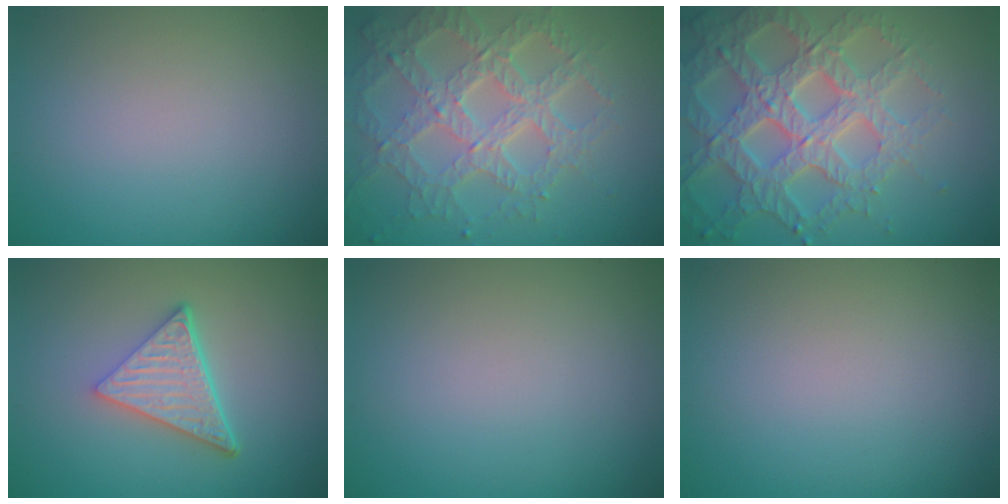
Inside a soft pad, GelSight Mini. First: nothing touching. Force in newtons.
{"total": 7.0, "press": 5.1, "slide": 4.8}
{"total": 7.0, "press": 6.8, "slide": 1.7}
{"total": 5.1, "press": 3.5, "slide": 3.7}
{"total": 0.0}
{"total": 0.0}